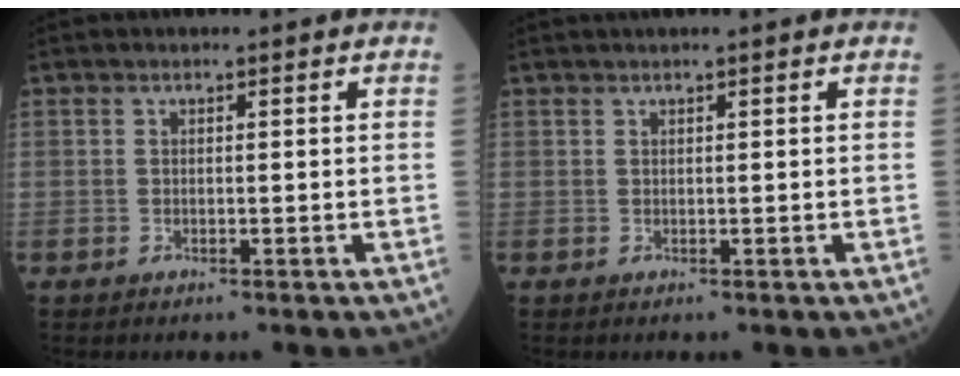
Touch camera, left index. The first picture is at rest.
{"total": 0.8, "force": [0.7, -0.2, 0.5], "torque": [-0.009, 0.012, 0.016]}